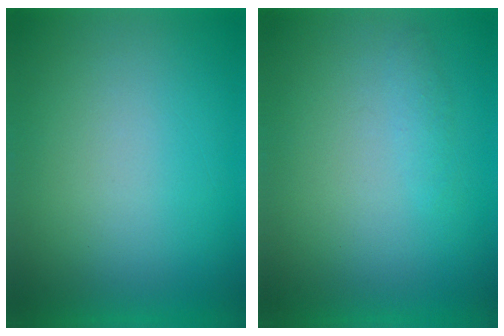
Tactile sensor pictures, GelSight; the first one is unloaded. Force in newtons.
{"total": 1.4}